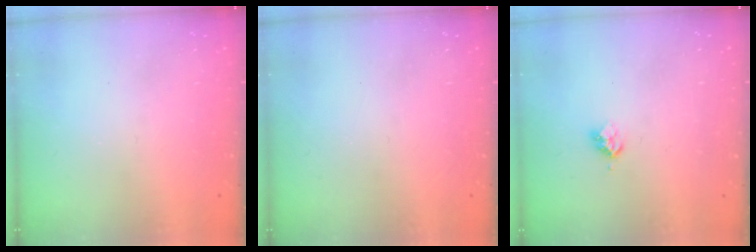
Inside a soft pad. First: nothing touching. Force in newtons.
{"total": 0.0}
{"total": 3.0, "press": 2.9, "slide": 0.4}